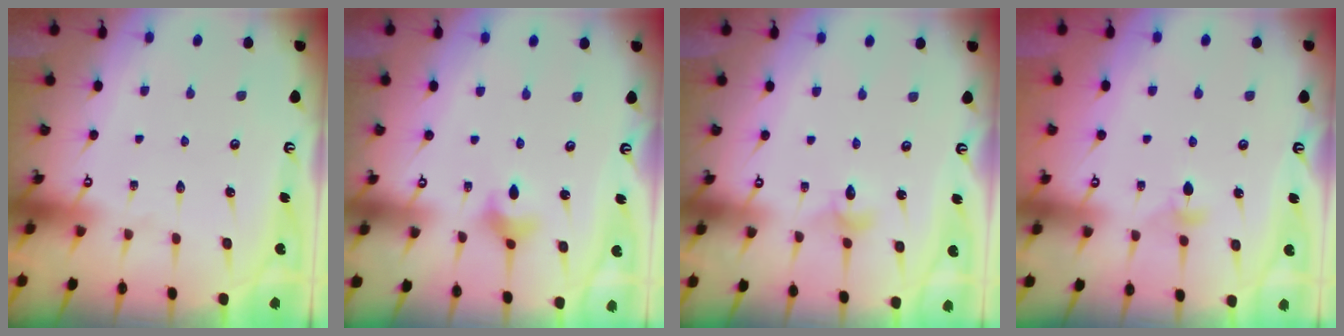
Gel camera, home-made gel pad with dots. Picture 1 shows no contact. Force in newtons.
{"total": 4.5, "press": 4.5, "slide": 0.6}
{"total": 3.1, "press": 3.0, "slide": 0.4}
{"total": 3.1, "press": 3.0, "slide": 0.8}